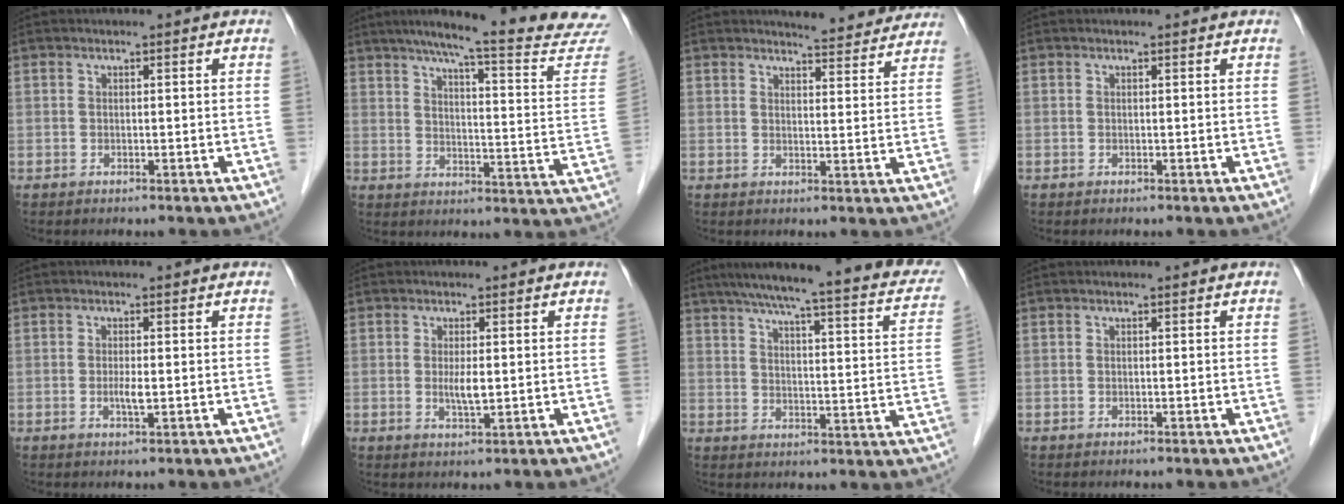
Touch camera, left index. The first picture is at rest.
{"total": 22.5, "force": [19.9, 0.1, 10.5], "torque": [-0.144, -0.061, 0.246]}
{"total": 8.9, "force": [8.6, 1.2, 1.7], "torque": [-0.014, -0.014, 0.091]}
{"total": 0.7, "force": [0.6, 0.2, 0.1], "torque": [-0.009, 0.014, 0.008]}
{"total": 1.5, "force": [-0.2, 0.2, 1.4], "torque": [-0.029, -0.005, -0.001]}
{"total": 2.2, "force": [0.1, 0.3, 2.2], "torque": [-0.045, -0.007, 0.007]}
{"total": 25.5, "force": [21.2, 3.0, 13.8], "torque": [-0.195, -0.012, 0.255]}
{"total": 0.0}